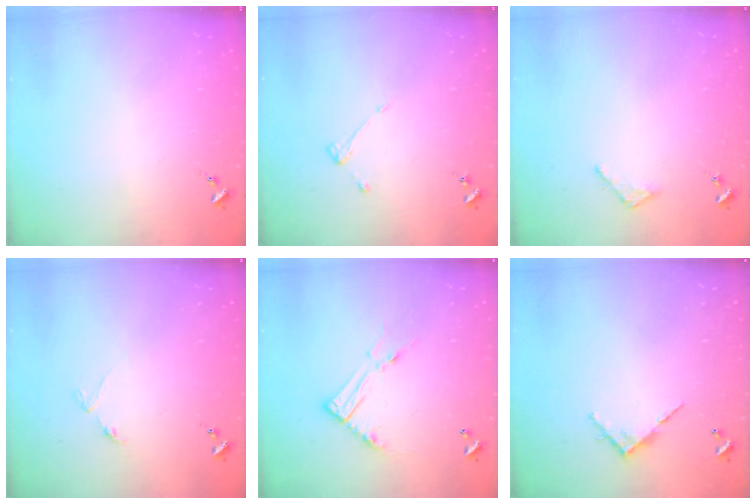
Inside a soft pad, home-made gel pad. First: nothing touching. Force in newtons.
{"total": 2.9, "press": 2.9, "slide": 0.5}
{"total": 2.5, "press": 2.5, "slide": 0.2}
{"total": 3.1, "press": 3.0, "slide": 0.5}
{"total": 11.2, "press": 11.2, "slide": 0.9}
{"total": 5.7, "press": 5.7, "slide": 0.4}